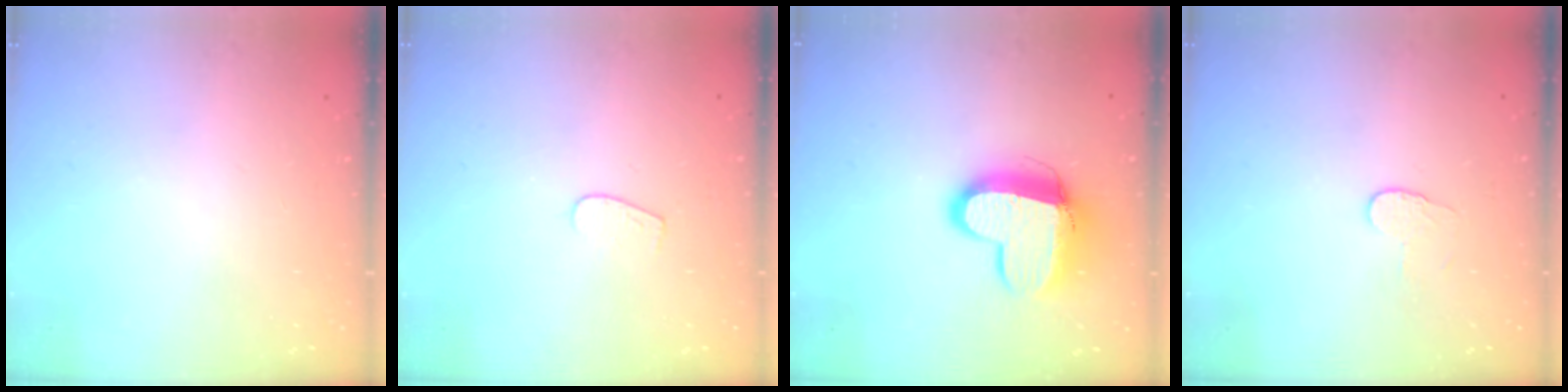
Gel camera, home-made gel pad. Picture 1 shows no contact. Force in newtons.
{"total": 3.1, "press": 3.1, "slide": 0.2}
{"total": 12.9, "press": 12.8, "slide": 1.4}
{"total": 3.7, "press": 3.7, "slide": 0.3}